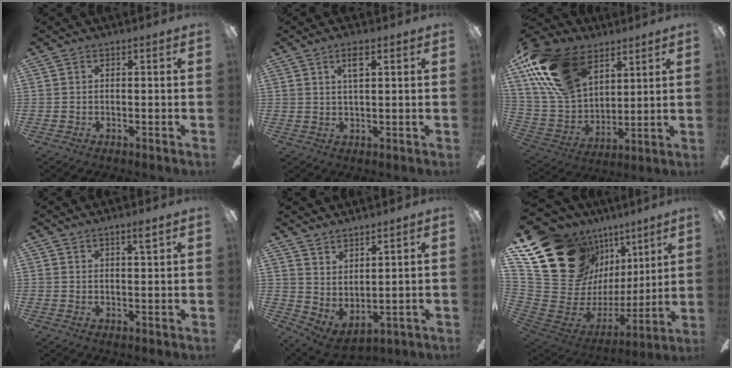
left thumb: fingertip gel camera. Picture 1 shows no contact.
{"total": 4.0, "force": [2.1, 0.9, 3.3], "torque": [-0.065, 0.002, 0.032]}
{"total": 21.8, "force": [12.0, 13.0, 12.6], "torque": [-0.283, -0.038, 0.221]}
{"total": 2.5, "force": [1.9, -0.2, 1.7], "torque": [-0.029, -0.006, 0.030]}
{"total": 3.4, "force": [3.3, -0.3, 0.4], "torque": [-0.027, -0.042, 0.063]}
{"total": 23.7, "force": [12.6, 16.4, 11.5], "torque": [-0.210, -0.073, 0.264]}